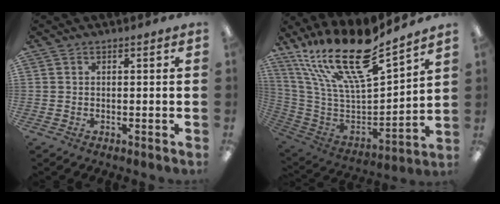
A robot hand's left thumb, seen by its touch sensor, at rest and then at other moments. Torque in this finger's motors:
{"motor_torque": [0.44, 0.30, 0.93, -1.84, 0.58]}